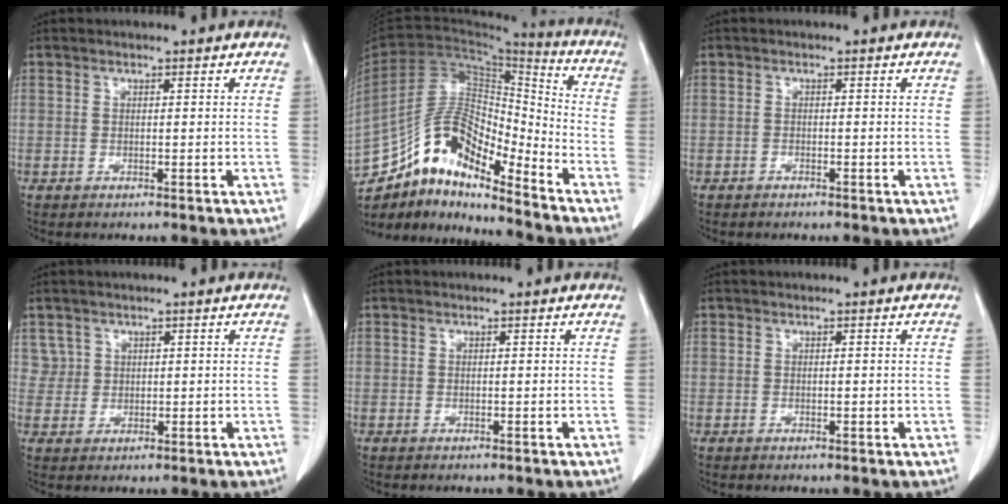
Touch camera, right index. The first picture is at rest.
{"total": 15.2, "force": [-11.8, 4.3, 8.6], "torque": [-0.155, 0.041, -0.212]}
{"total": 0.5, "force": [-0.5, 0.2, 0.1], "torque": [-0.007, 0.000, -0.010]}
{"total": 2.5, "force": [1.3, 2.1, -0.3], "torque": [0.022, 0.006, 0.020]}
{"total": 0.0}
{"total": 0.5, "force": [0.0, 0.3, 0.5], "torque": [-0.006, 0.001, 0.002]}